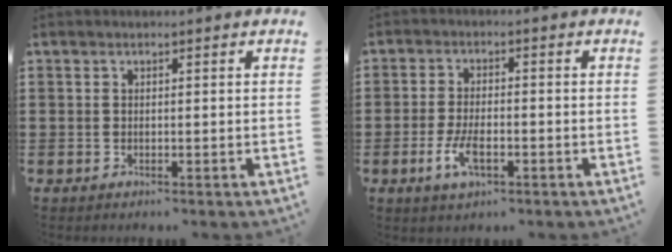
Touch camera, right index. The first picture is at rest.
{"total": 4.7, "force": [-1.8, 2.0, 3.8], "torque": [-0.083, -0.001, -0.036]}